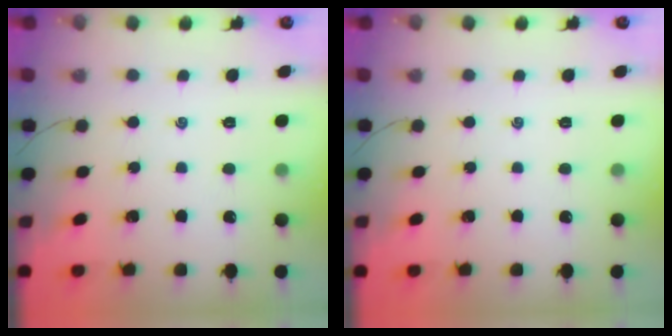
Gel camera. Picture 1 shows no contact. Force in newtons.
{"total": 0.0}